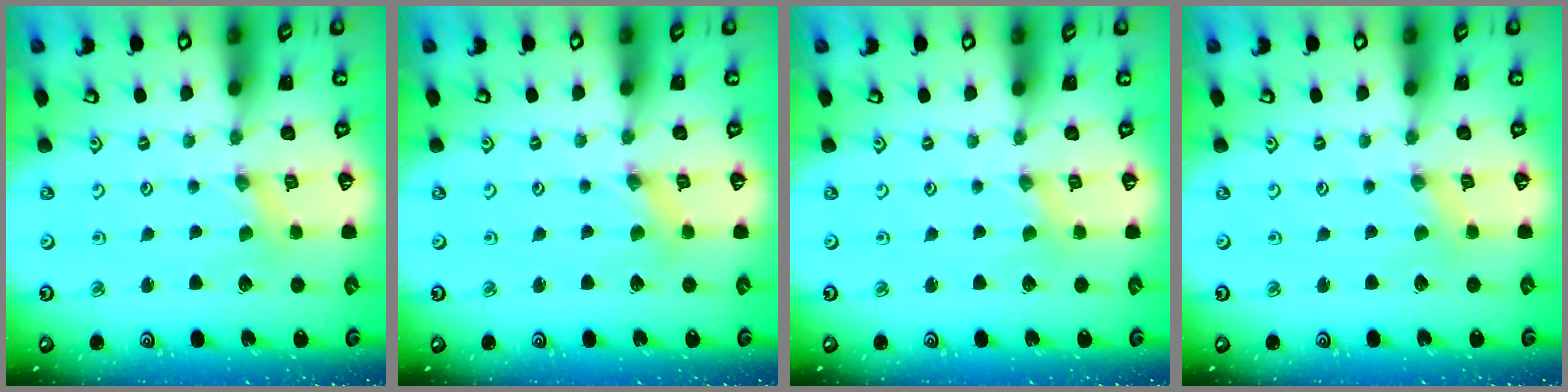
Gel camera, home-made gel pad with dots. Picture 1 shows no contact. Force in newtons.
{"total": 0.8, "press": 0.7, "slide": 0.3}
{"total": 0.0}
{"total": 0.0}